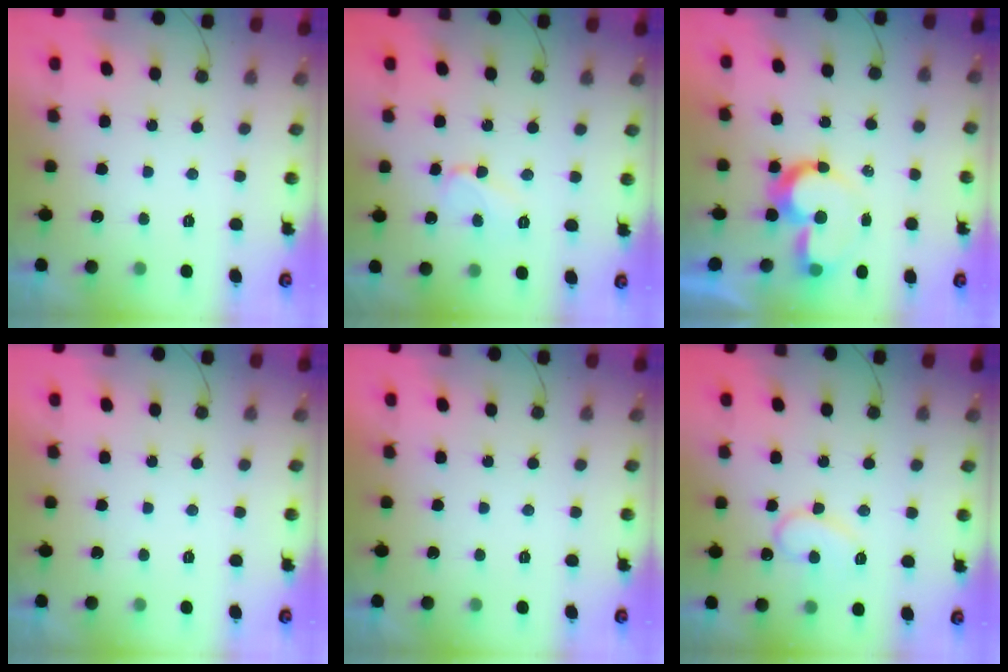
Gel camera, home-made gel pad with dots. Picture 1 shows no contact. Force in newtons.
{"total": 6.7, "press": 6.6, "slide": 0.7}
{"total": 10.5, "press": 10.4, "slide": 0.9}
{"total": 1.9, "press": 1.9, "slide": 0.1}
{"total": 1.7, "press": 1.6, "slide": 0.1}
{"total": 11.8, "press": 11.7, "slide": 1.1}